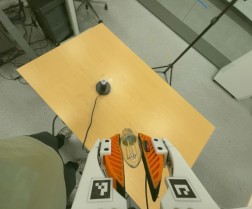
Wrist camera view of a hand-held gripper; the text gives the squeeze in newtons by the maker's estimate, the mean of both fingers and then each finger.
{"total": 22.6, "left": 25.7, "right": 19.6}